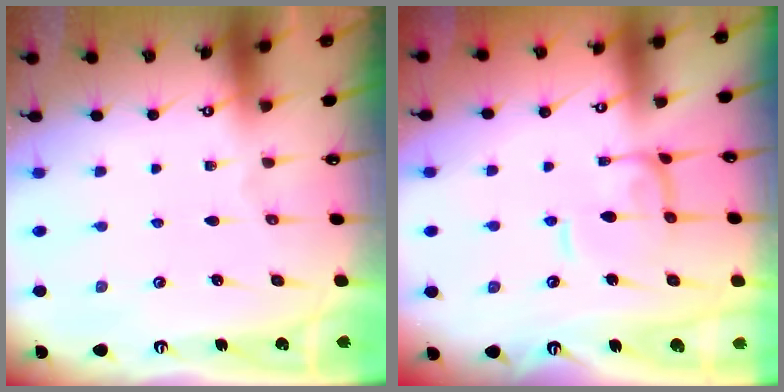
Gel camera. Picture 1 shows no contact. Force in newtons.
{"total": 1.7, "press": 1.7, "slide": 0.4}